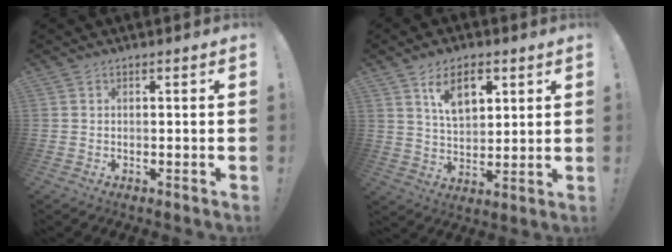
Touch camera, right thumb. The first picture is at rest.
{"total": 10.7, "force": [5.6, 5.9, 6.9], "torque": [-0.102, -0.018, 0.102]}